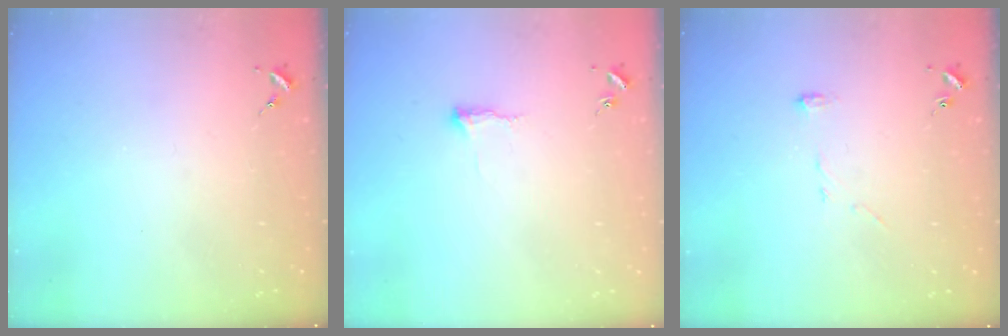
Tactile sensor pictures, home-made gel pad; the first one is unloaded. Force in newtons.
{"total": 6.4, "press": 6.3, "slide": 0.8}
{"total": 6.4, "press": 6.4, "slide": 0.3}